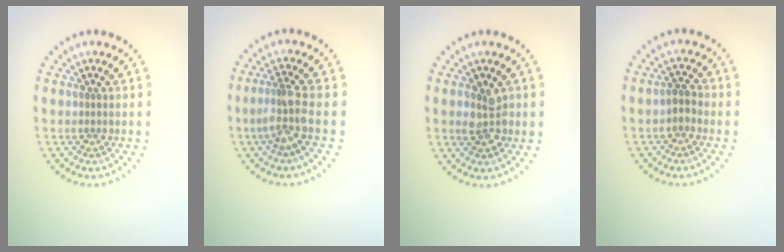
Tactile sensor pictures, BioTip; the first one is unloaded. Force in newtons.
{"total": 2.6, "press": 1.9, "slide": 1.8}
{"total": 2.4, "press": 2.4, "slide": 0.1}
{"total": 1.3, "press": 1.1, "slide": 0.6}